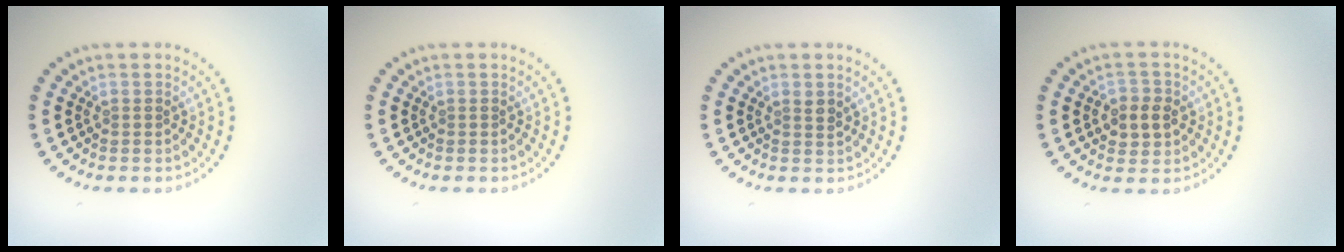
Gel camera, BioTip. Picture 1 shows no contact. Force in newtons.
{"total": 0.0}
{"total": 1.0, "press": 0.8, "slide": 0.5}
{"total": 2.6, "press": 2.6, "slide": 0.3}